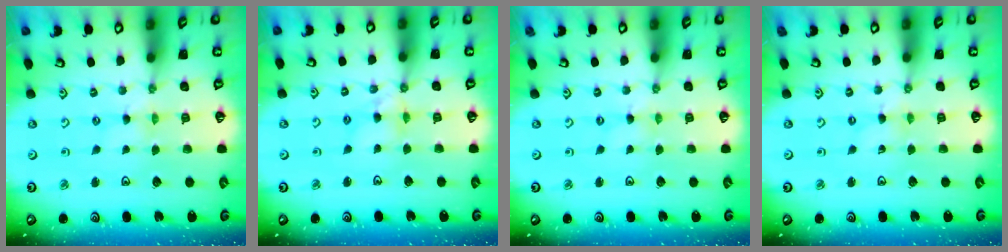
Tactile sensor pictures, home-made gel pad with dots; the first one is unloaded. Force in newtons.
{"total": 7.1, "press": 7.1, "slide": 0.5}
{"total": 0.0}
{"total": 0.0}